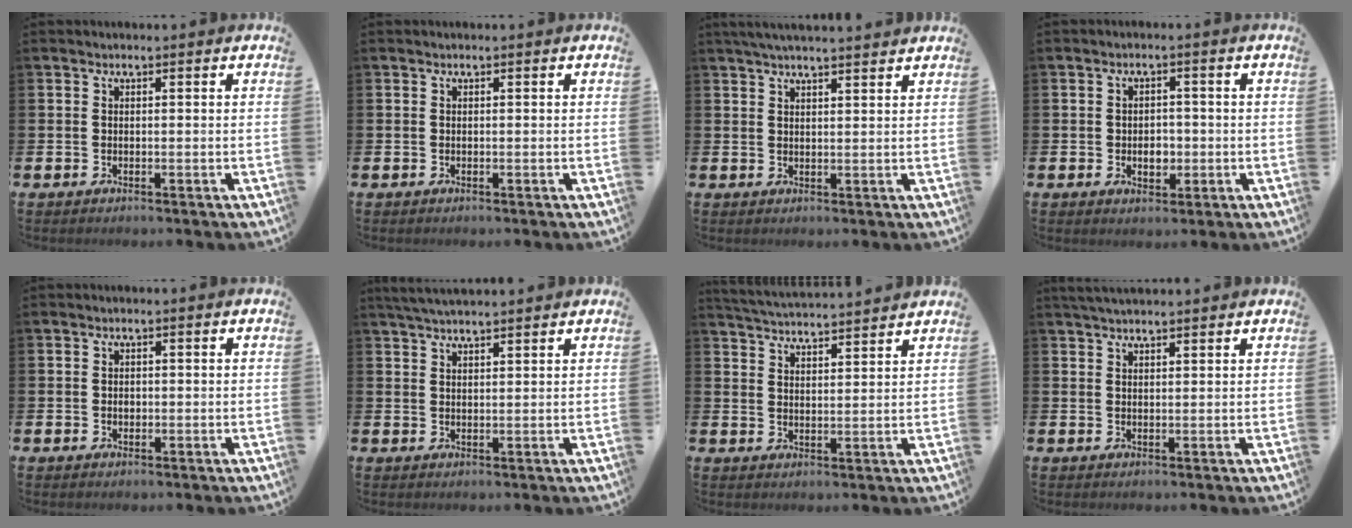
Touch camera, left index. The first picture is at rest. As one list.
[{"total": 0.0}, {"total": 3.6, "force": [3.4, 0.0, 1.2], "torque": [-0.026, -0.009, 0.061]}, {"total": 2.5, "force": [-0.4, 2.0, 1.5], "torque": [-0.009, -0.004, -0.015]}, {"total": 0.8, "force": [0.0, 0.7, 0.5], "torque": [0.004, 0.000, -0.004]}, {"total": 3.6, "force": [3.4, 0.3, 1.2], "torque": [-0.025, -0.010, 0.063]}, {"total": 4.5, "force": [4.5, -0.1, 0.1], "torque": [-0.025, -0.029, 0.082]}, {"total": 2.6, "force": [2.5, 0.3, 0.8], "torque": [-0.015, -0.004, 0.045]}]